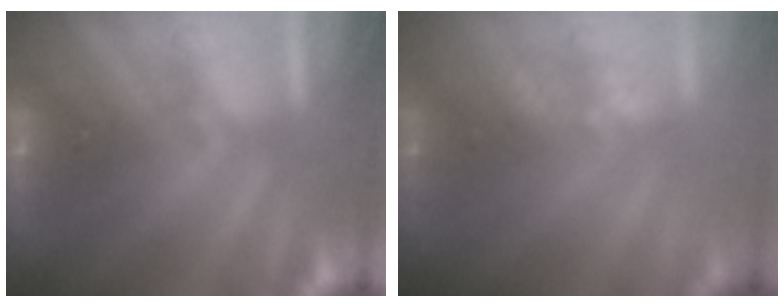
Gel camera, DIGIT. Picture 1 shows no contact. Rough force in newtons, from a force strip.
{"total": 2.9}